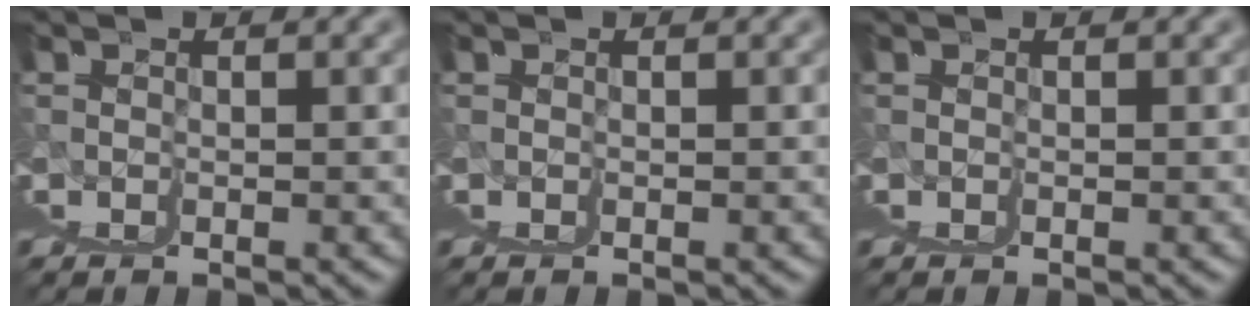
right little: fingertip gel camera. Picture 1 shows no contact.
{"total": 0.0}
{"total": 0.0}